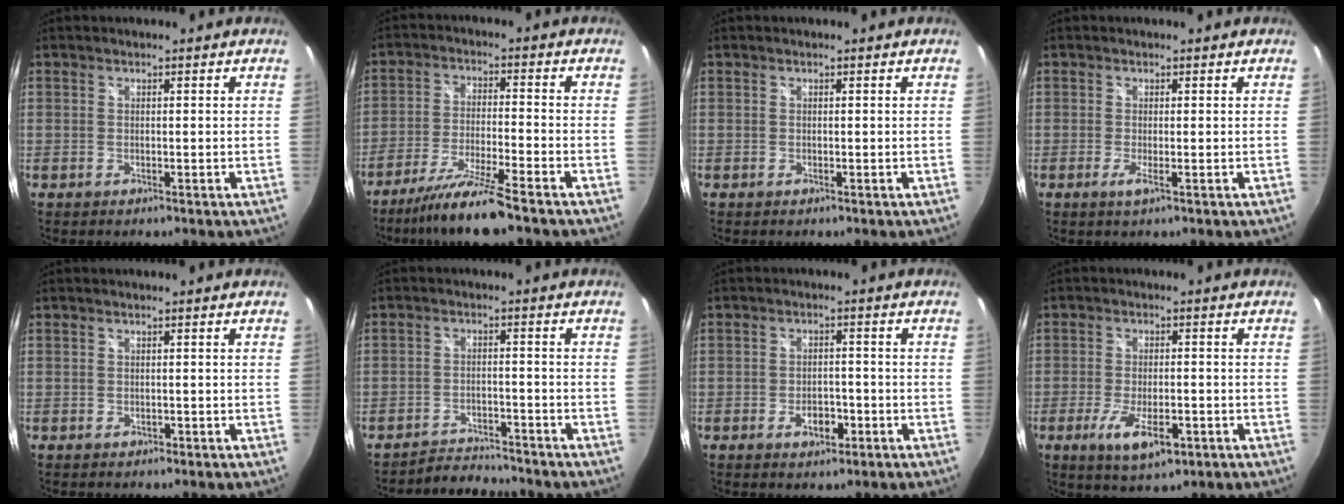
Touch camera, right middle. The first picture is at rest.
{"total": 9.8, "force": [-8.1, -0.8, 5.4], "torque": [-0.122, -0.013, -0.146]}
{"total": 0.0}
{"total": 1.4, "force": [-0.3, -0.2, 1.3], "torque": [-0.027, -0.007, -0.008]}
{"total": 0.6, "force": [-0.3, 0.5, 0.0], "torque": [0.000, -0.002, -0.004]}
{"total": 5.2, "force": [-5.1, 0.8, -0.3], "torque": [-0.015, 0.006, -0.087]}
{"total": 4.0, "force": [-2.0, 2.4, 2.4], "torque": [-0.045, -0.001, -0.027]}
{"total": 8.1, "force": [-3.8, 3.0, 6.5], "torque": [-0.138, -0.022, -0.062]}